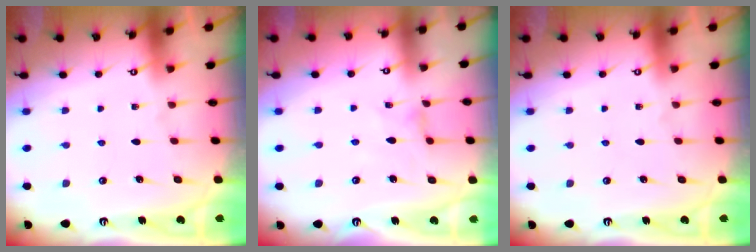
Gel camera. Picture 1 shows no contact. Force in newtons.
{"total": 0.9, "press": 0.9, "slide": 0.3}
{"total": 0.0}